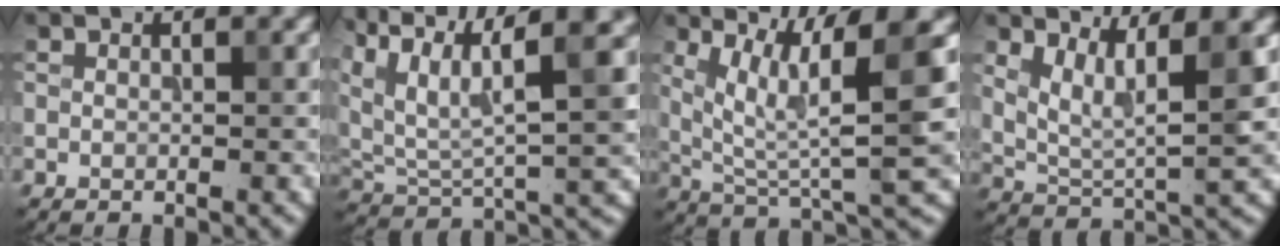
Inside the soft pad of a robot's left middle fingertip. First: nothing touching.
{"total": 11.4, "force": [5.9, 3.9, 8.9], "torque": [-0.187, 0.019, 0.109]}
{"total": 7.8, "force": [2.8, 1.2, 7.1], "torque": [-0.132, -0.005, 0.058]}
{"total": 4.7, "force": [2.2, 1.1, 4.0], "torque": [-0.090, -0.009, 0.049]}